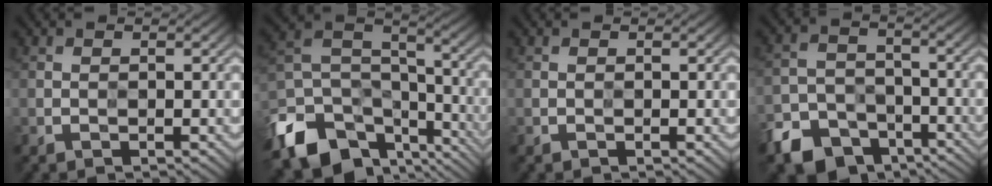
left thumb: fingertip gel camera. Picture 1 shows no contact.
{"total": 14.8, "force": [-9.1, 8.7, 7.7], "torque": [-0.206, -0.030, -0.160]}
{"total": 0.0}
{"total": 9.3, "force": [-6.5, 5.6, 3.6], "torque": [-0.073, -0.022, -0.124]}